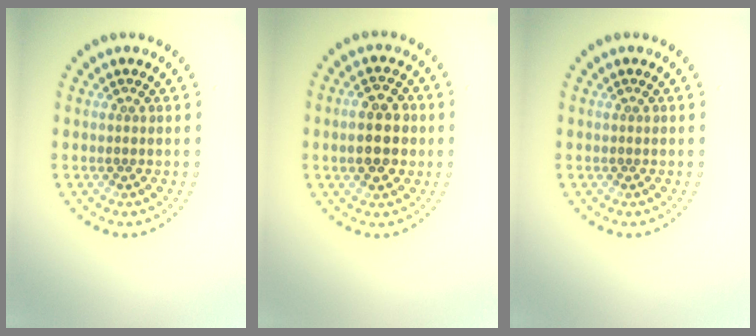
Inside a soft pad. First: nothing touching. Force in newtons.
{"total": 4.5, "press": 4.5, "slide": 0.2}
{"total": 0.0}